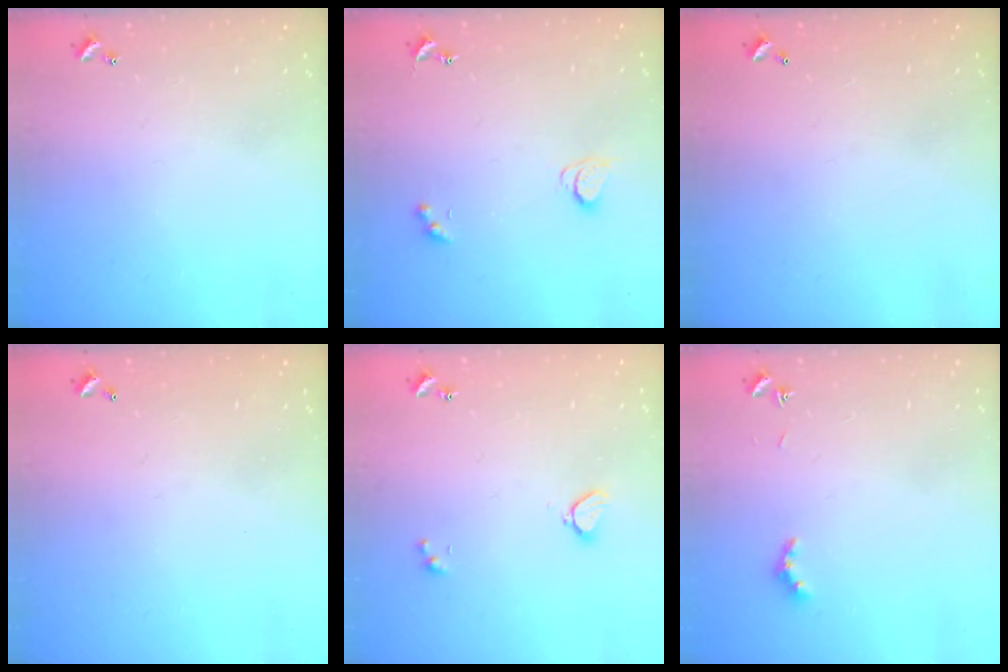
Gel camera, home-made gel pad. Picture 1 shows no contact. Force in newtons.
{"total": 2.4, "press": 2.3, "slide": 0.6}
{"total": 2.9, "press": 2.9, "slide": 0.1}
{"total": 2.7, "press": 2.7, "slide": 0.1}
{"total": 2.1, "press": 2.0, "slide": 0.5}
{"total": 3.5, "press": 3.4, "slide": 1.0}